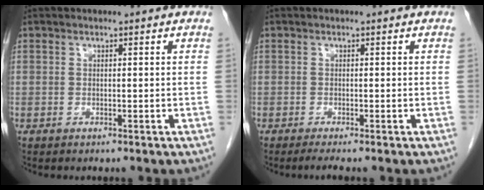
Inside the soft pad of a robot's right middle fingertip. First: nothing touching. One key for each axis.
{"total": 1.5, "fx": -1.2, "fy": -0.3, "fz": 0.9, "tx": -0.021, "ty": -0.005, "tz": -0.023}